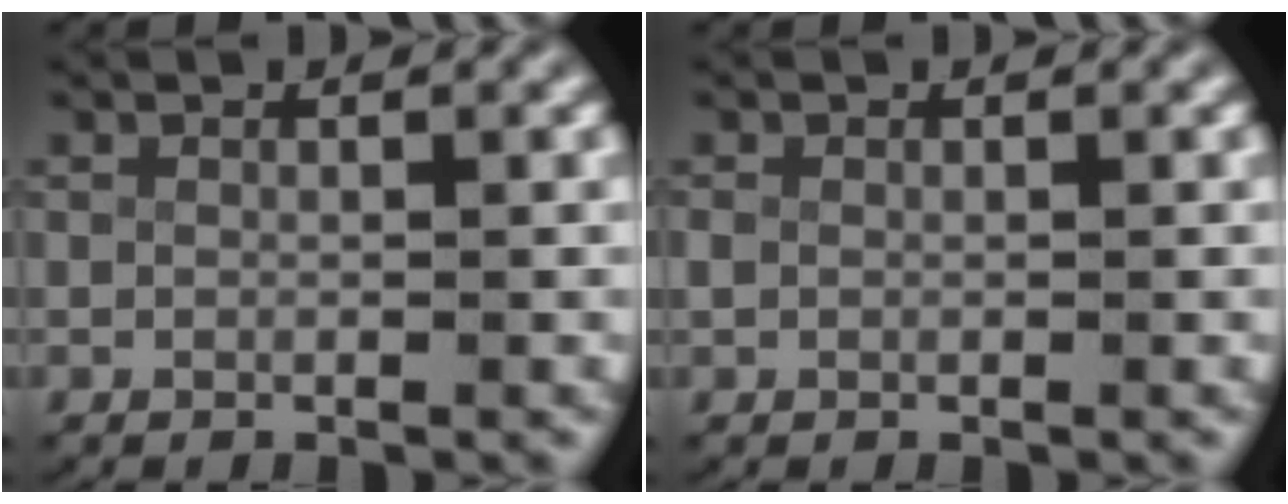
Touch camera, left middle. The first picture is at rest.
{"total": 0.6, "force": [-0.1, 0.5, 0.3], "torque": [-0.015, -0.005, 0.004]}